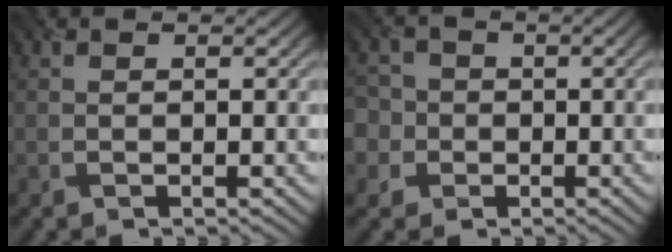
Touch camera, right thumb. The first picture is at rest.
{"total": 5.4, "force": [-0.8, 5.3, 1.0], "torque": [-0.040, 0.011, -0.043]}